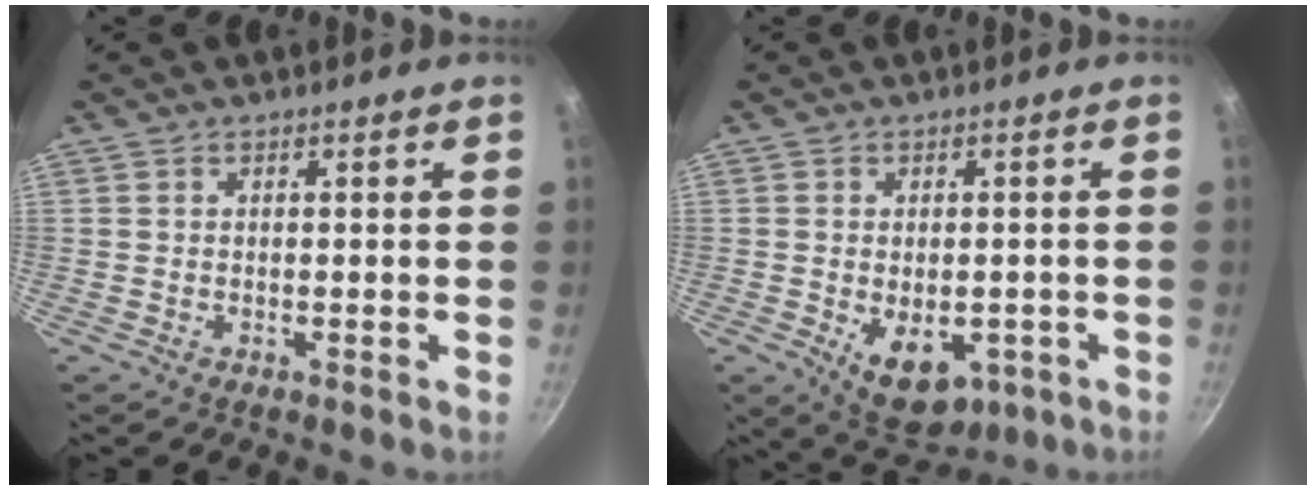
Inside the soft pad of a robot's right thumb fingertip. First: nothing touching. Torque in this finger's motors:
{"motor_torque": [-0.30, 0.52, 0.33, 0.37, 0.04]}